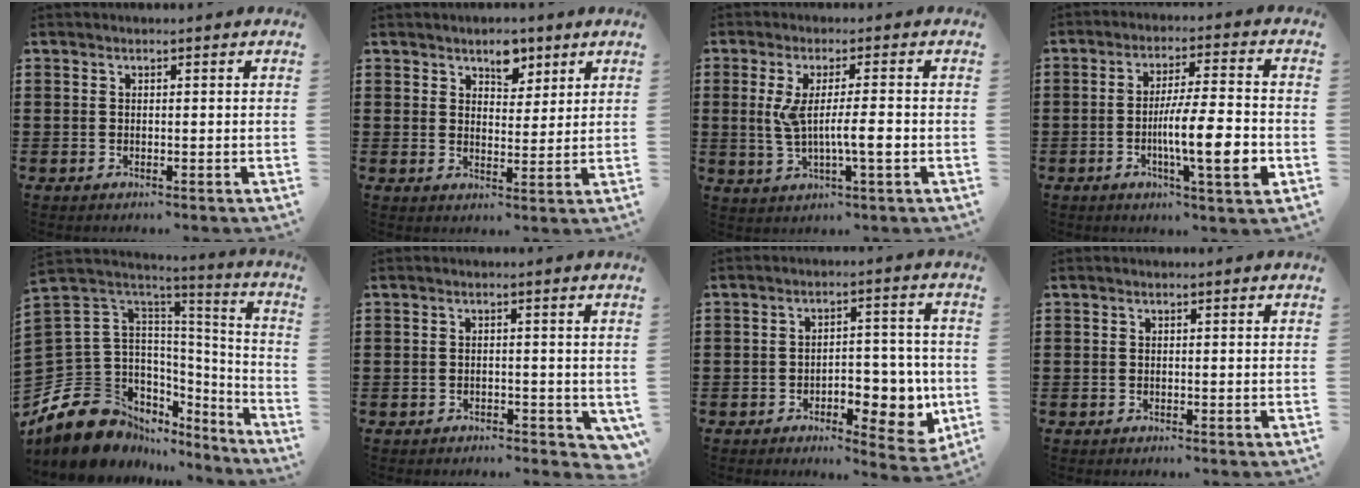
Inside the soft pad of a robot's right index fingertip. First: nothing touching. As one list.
[{"total": 4.9, "force": [3.4, 2.7, 2.1], "torque": [-0.028, 0.002, 0.059]}, {"total": 6.8, "force": [-0.5, 0.9, 6.7], "torque": [-0.132, -0.006, -0.018]}, {"total": 11.0, "force": [-3.0, 1.7, 10.4], "torque": [-0.166, -0.012, -0.056]}, {"total": 13.8, "force": [-9.1, 8.9, 5.3], "torque": [-0.165, -0.013, -0.165]}, {"total": 0.9, "force": [-0.5, 0.7, 0.1], "torque": [-0.008, 0.001, -0.013]}, {"total": 7.2, "force": [-2.4, 4.2, 5.4], "torque": [-0.066, 0.005, -0.041]}, {"total": 0.0}]